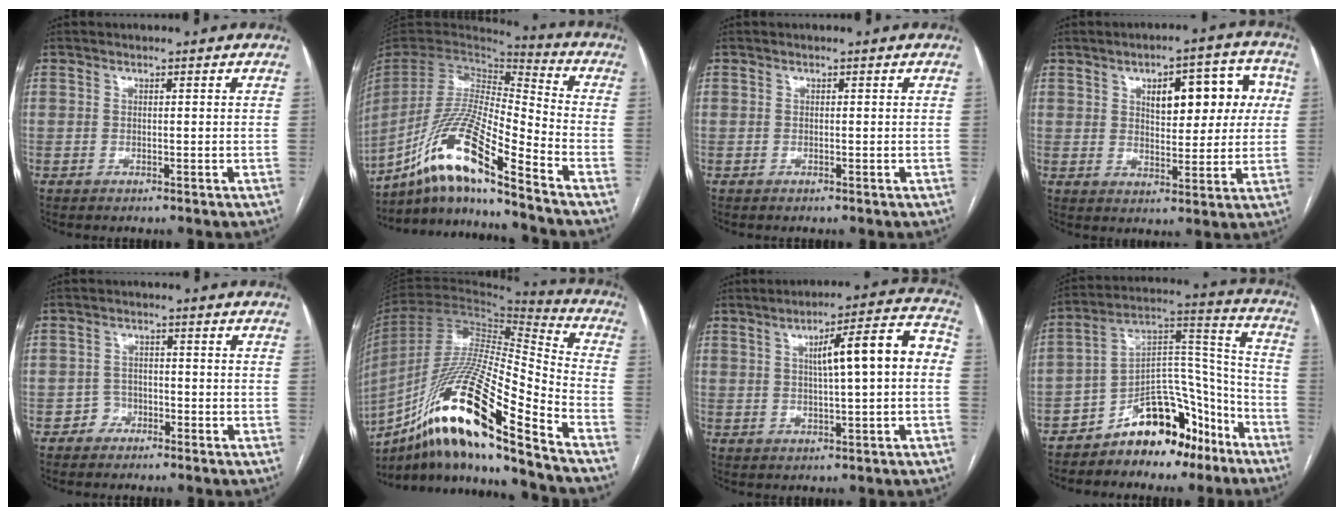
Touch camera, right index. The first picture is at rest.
{"total": 16.9, "force": [-11.9, 0.7, 12.0], "torque": [-0.247, -0.009, -0.223]}
{"total": 0.0}
{"total": 11.0, "force": [3.1, 5.1, 9.2], "torque": [-0.113, 0.030, 0.045]}
{"total": 2.3, "force": [-1.4, 1.8, -0.1], "torque": [0.004, 0.010, -0.033]}
{"total": 23.7, "force": [-14.3, 1.9, 18.8], "torque": [-0.355, -0.026, -0.260]}
{"total": 11.0, "force": [1.3, 1.5, 10.9], "torque": [-0.151, 0.034, 0.017]}
{"total": 14.7, "force": [-9.9, 7.1, 8.1], "torque": [-0.129, 0.059, -0.160]}